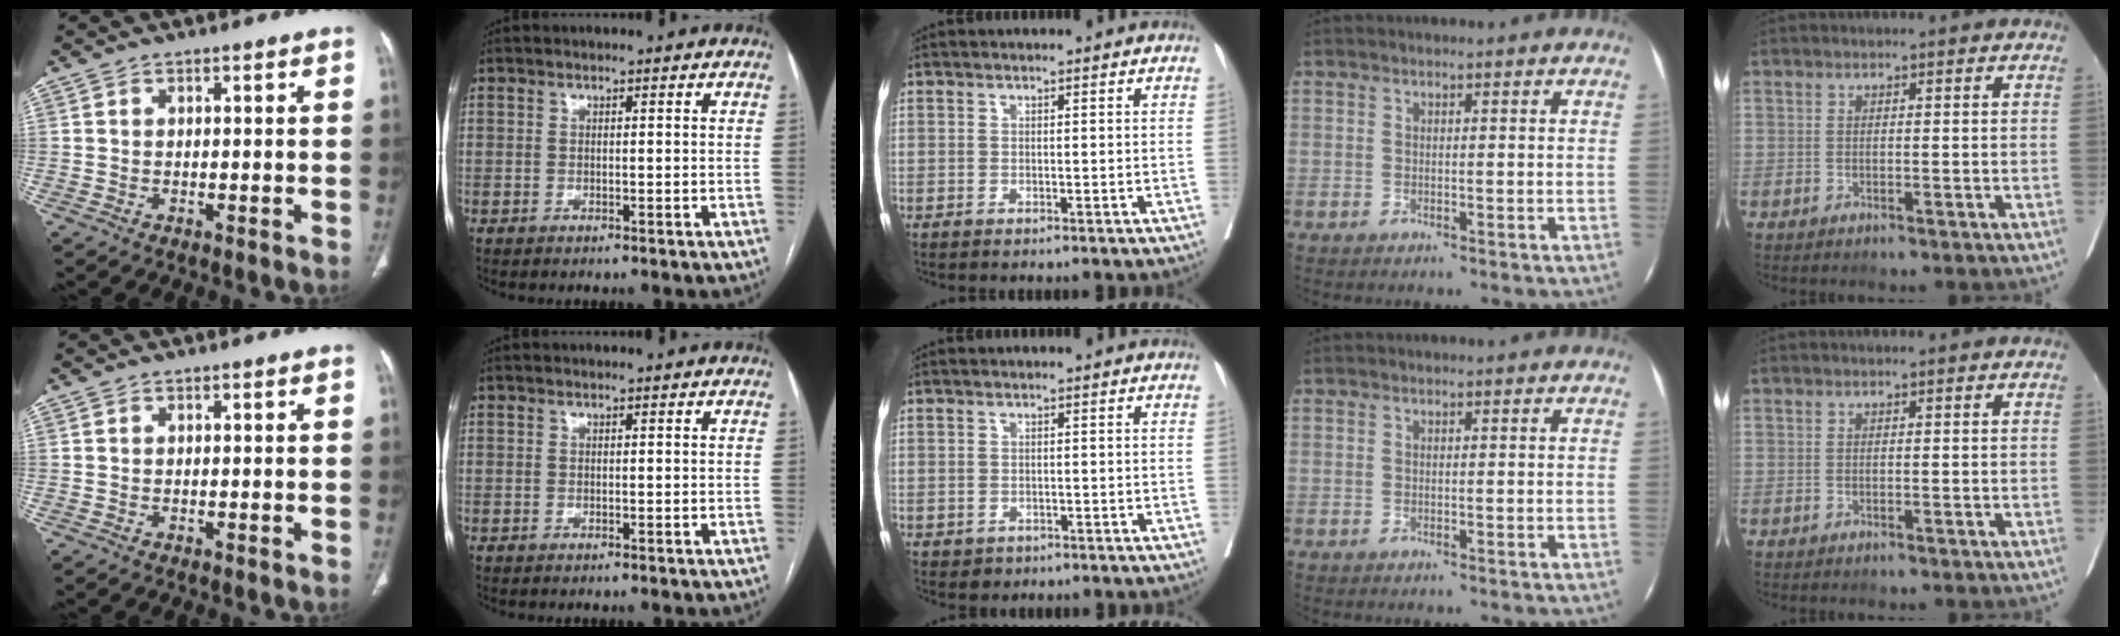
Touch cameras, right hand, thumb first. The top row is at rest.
{"middle": {"total": 1.4, "force": [-0.7, 1.2, 0.3], "torque": [-0.004, 0.002, -0.003]}}